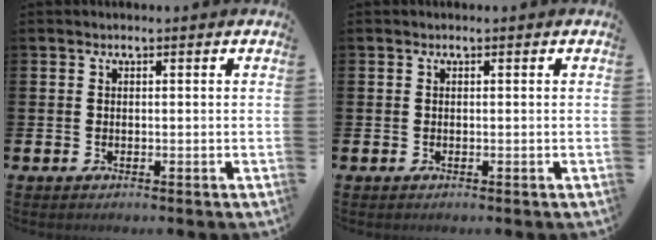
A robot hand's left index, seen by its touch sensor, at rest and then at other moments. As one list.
[{"total": 0.0}]